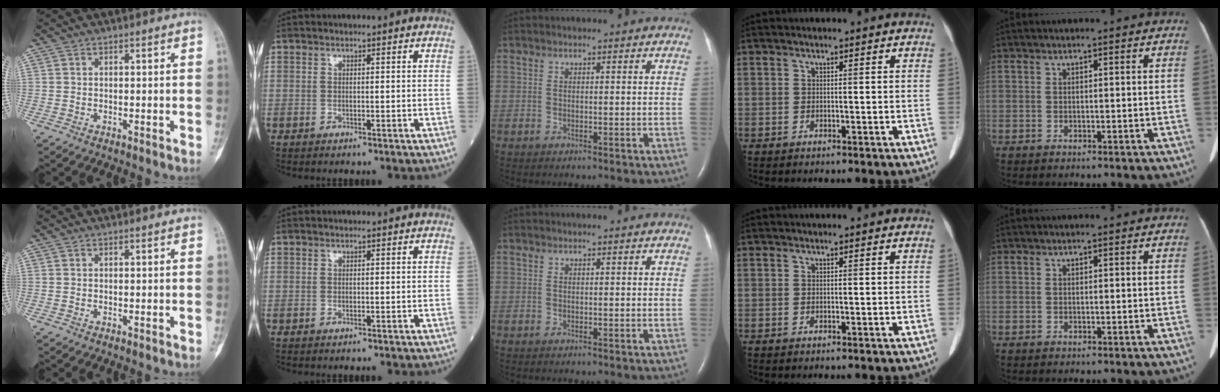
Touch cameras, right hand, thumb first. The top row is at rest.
{}